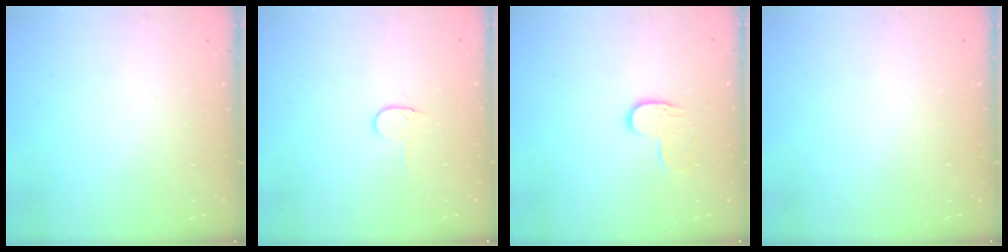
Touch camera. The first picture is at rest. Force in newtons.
{"total": 3.8, "press": 3.7, "slide": 0.4}
{"total": 5.7, "press": 5.7, "slide": 0.4}
{"total": 0.0}